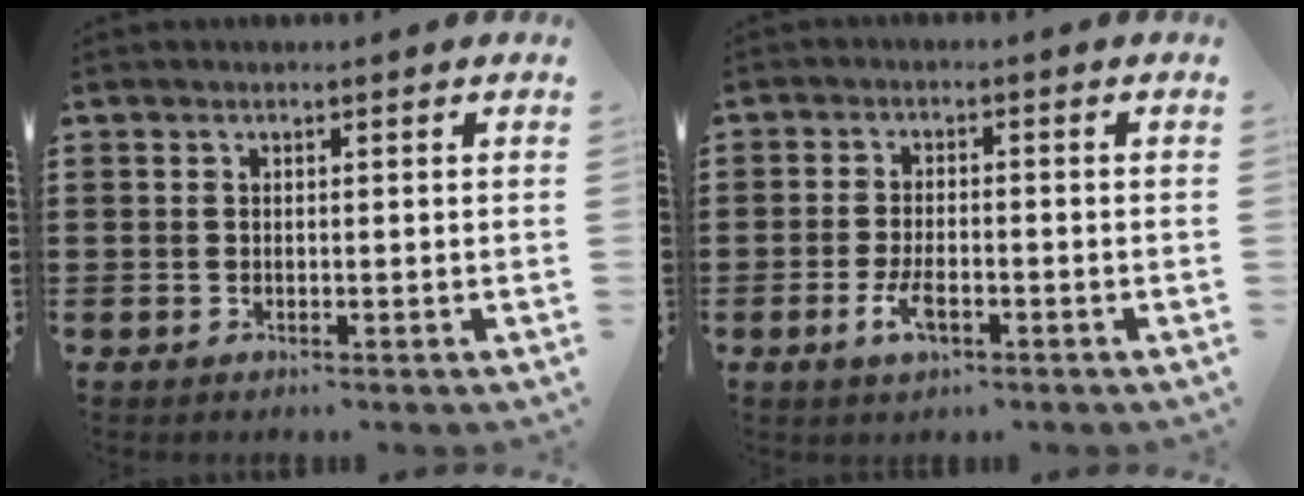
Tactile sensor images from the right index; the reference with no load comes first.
{"total": 4.1, "force": [-1.7, 1.7, 3.4], "torque": [-0.077, -0.005, -0.036]}